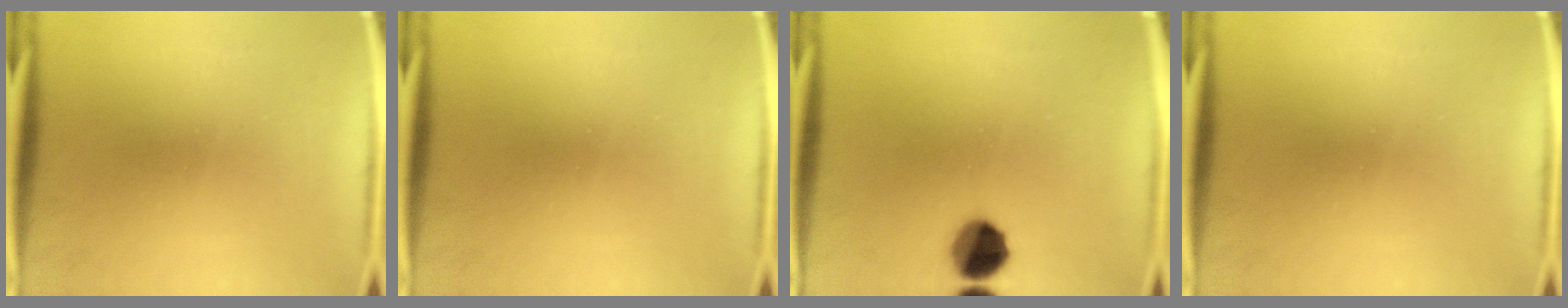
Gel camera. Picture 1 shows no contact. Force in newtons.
{"total": 0.0}
{"total": 8.4}
{"total": 0.0}